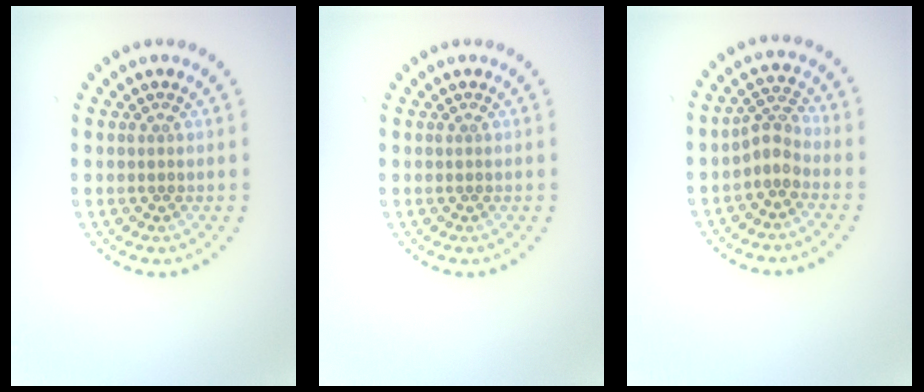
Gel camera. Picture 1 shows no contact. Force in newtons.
{"total": 0.0}
{"total": 2.3, "press": 1.7, "slide": 1.5}